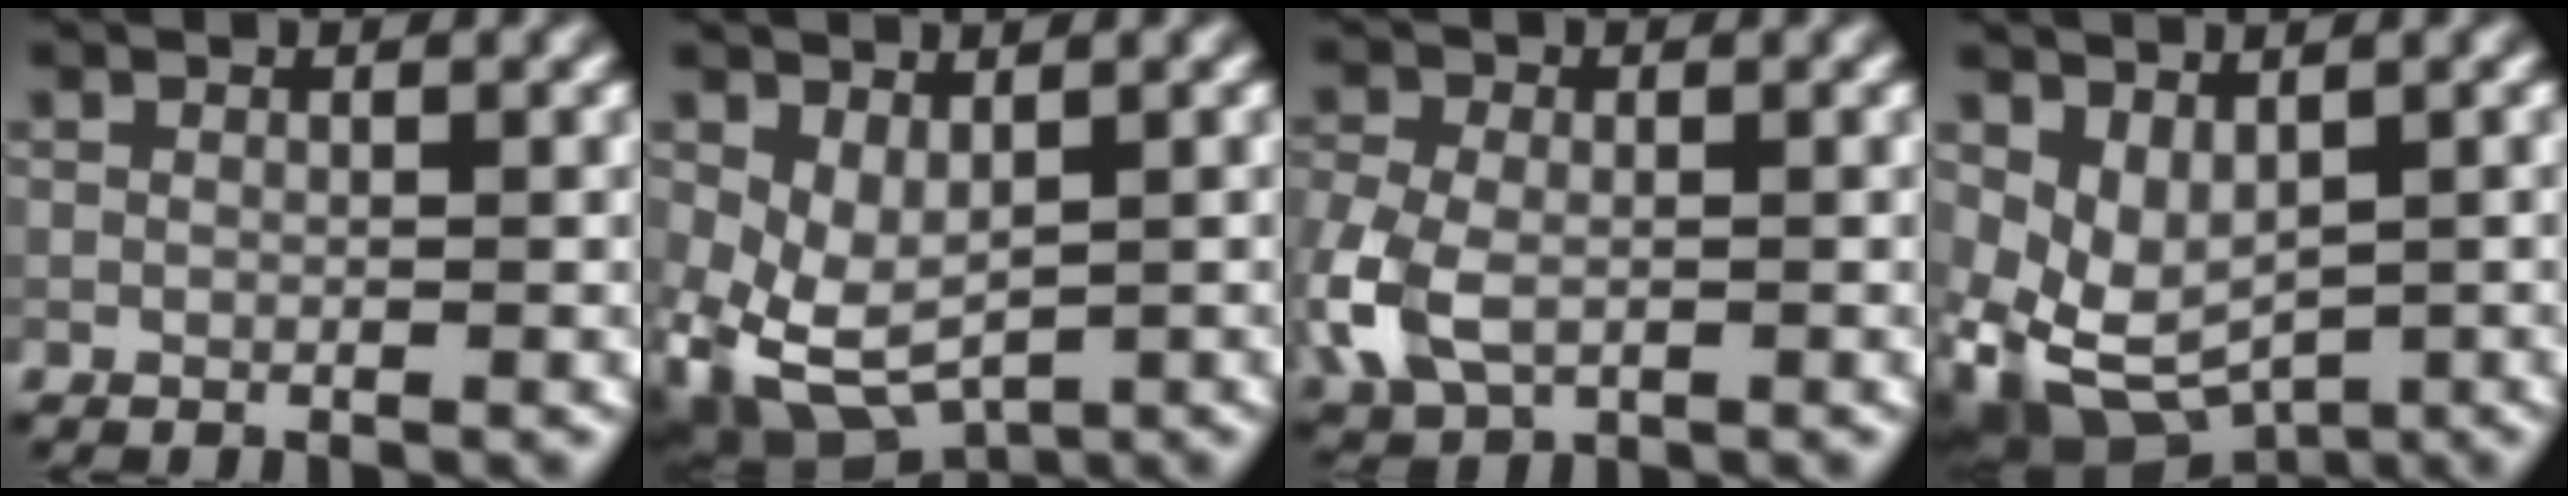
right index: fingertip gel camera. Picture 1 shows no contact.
{"total": 5.3, "force": [-0.6, 3.3, 4.1], "torque": [-0.098, -0.013, -0.004]}
{"total": 5.9, "force": [-1.6, 4.0, 4.1], "torque": [-0.107, -0.009, -0.037]}
{"total": 5.2, "force": [0.3, 3.7, 3.6], "torque": [-0.073, -0.020, 0.021]}